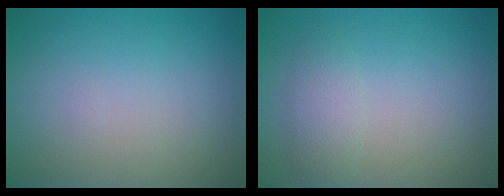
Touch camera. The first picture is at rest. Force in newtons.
{"total": 2.0, "press": 2.0, "slide": 0.1}